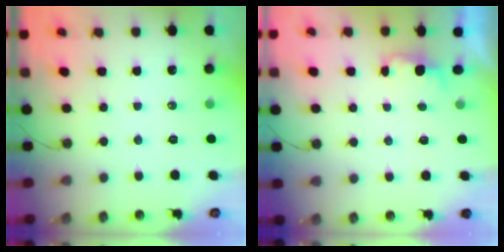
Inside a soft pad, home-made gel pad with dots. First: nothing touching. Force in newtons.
{"total": 1.4, "press": 1.2, "slide": 0.8}